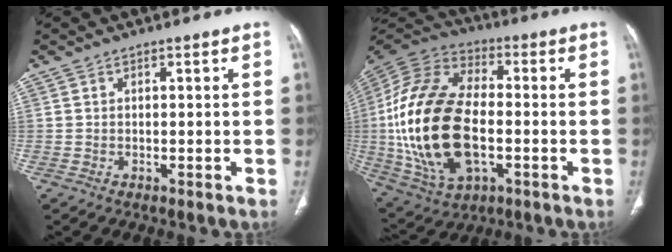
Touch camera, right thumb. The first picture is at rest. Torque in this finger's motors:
{"motor_torque": [-0.06, 2.11, 2.67, -0.11, 0.73]}